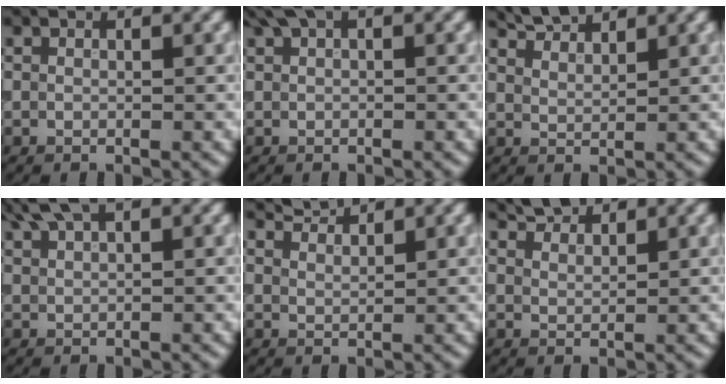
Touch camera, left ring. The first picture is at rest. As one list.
[{"total": 1.8, "force": [1.2, 0.6, 1.3], "torque": [-0.021, 0.005, 0.022]}, {"total": 3.0, "force": [2.8, 0.4, 0.8], "torque": [-0.014, 0.005, 0.052]}, {"total": 2.8, "force": [2.2, 0.6, 1.6], "torque": [-0.028, 0.008, 0.045]}, {"total": 2.4, "force": [2.4, 0.2, 0.5], "torque": [-0.011, 0.004, 0.041]}, {"total": 2.5, "force": [2.4, 0.5, 0.6], "torque": [-0.013, 0.005, 0.043]}]